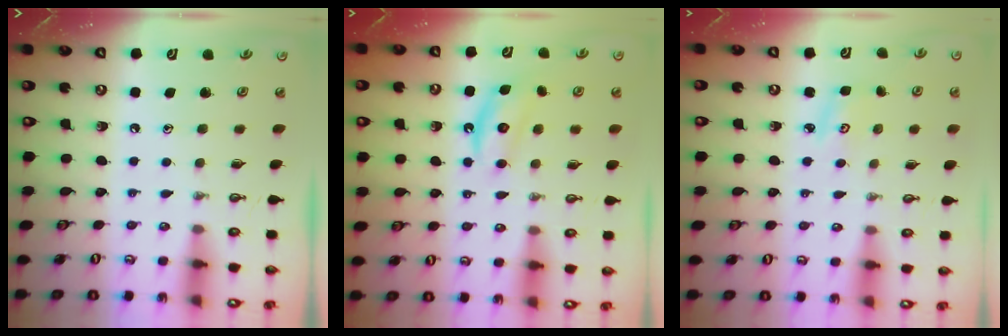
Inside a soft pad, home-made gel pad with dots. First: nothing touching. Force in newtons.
{"total": 5.6, "press": 5.5, "slide": 0.9}
{"total": 3.0, "press": 3.0, "slide": 0.4}